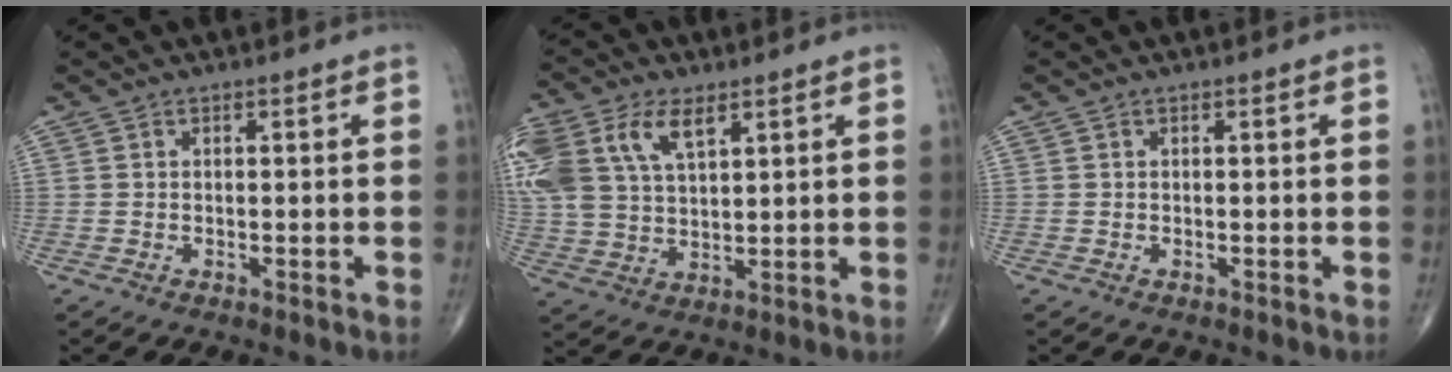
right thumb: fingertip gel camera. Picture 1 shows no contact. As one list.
[{"total": 17.3, "force": [7.7, 10.2, 11.7], "torque": [-0.282, 0.009, 0.149]}, {"total": 0.0}]